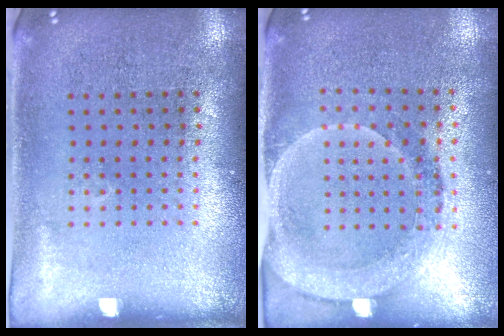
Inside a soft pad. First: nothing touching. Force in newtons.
{"total": 1.9, "press": 1.7, "slide": 0.9}